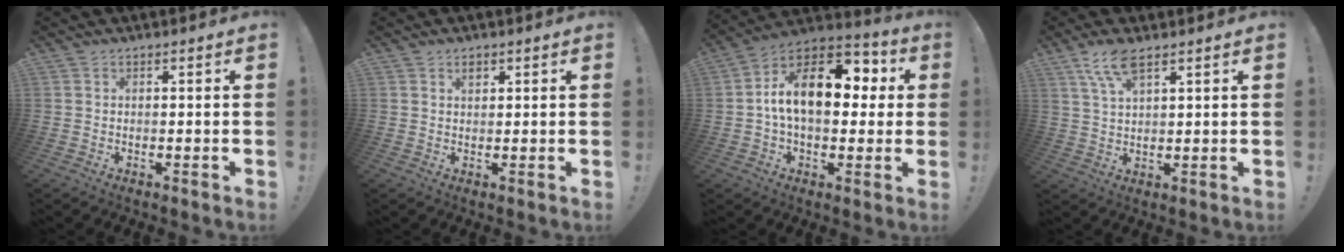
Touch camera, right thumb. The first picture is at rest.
{"total": 1.6, "force": [1.1, 1.0, 0.6], "torque": [0.010, -0.008, 0.015]}
{"total": 17.3, "force": [2.3, 10.1, 13.9], "torque": [-0.218, 0.003, 0.038]}
{"total": 7.7, "force": [4.8, 2.7, 5.4], "torque": [-0.105, -0.013, 0.089]}